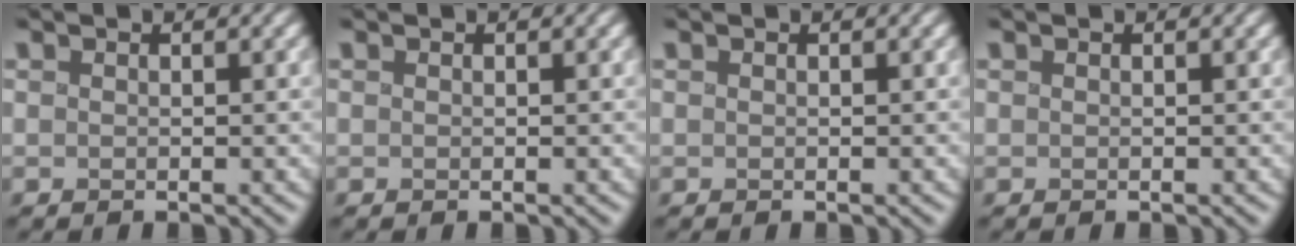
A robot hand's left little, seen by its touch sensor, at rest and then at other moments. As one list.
[{"total": 0.0}, {"total": 0.0}, {"total": 0.0}]